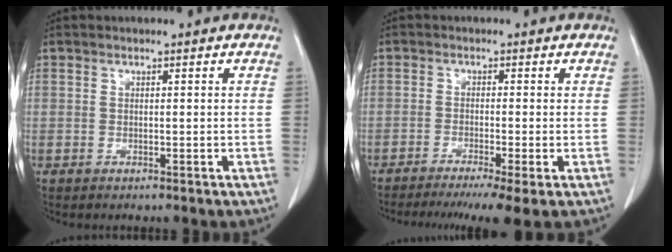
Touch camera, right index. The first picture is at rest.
{"total": 5.9, "force": [-3.6, 0.1, 4.7], "torque": [-0.070, -0.014, -0.060]}